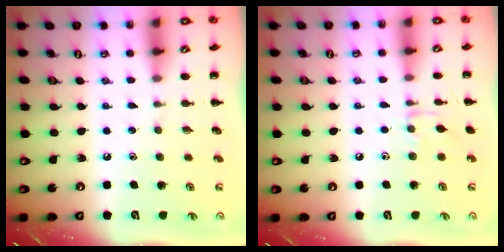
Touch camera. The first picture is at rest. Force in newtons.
{"total": 6.4, "press": 6.2, "slide": 1.4}